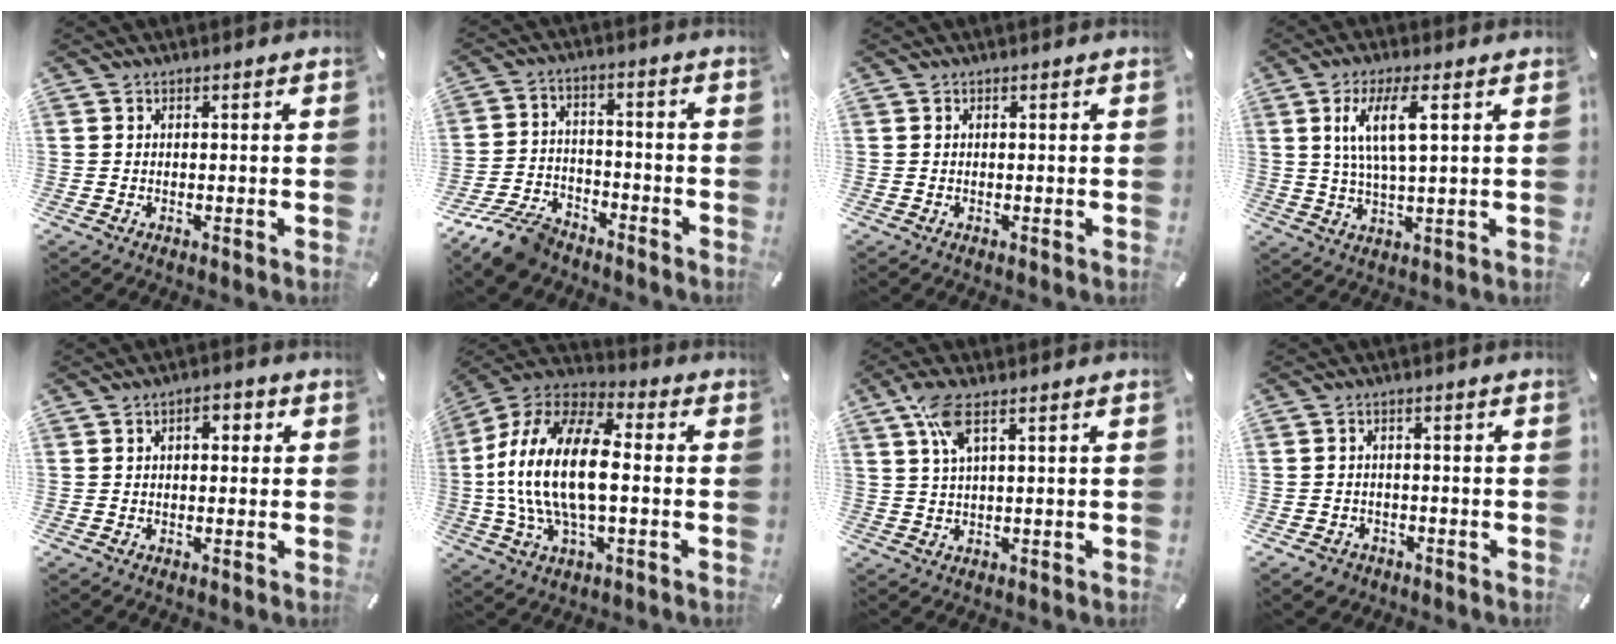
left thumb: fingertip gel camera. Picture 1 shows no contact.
{"total": 10.3, "force": [-8.3, 4.6, 4.2], "torque": [-0.081, 0.042, -0.157]}
{"total": 0.0}
{"total": 10.8, "force": [3.5, 2.9, 9.8], "torque": [-0.200, 0.000, 0.053]}
{"total": 3.4, "force": [0.3, 2.1, 2.6], "torque": [-0.029, 0.002, -0.003]}
{"total": 20.5, "force": [-1.1, 10.4, 17.7], "torque": [-0.374, 0.000, -0.018]}
{"total": 6.6, "force": [3.0, 1.8, 5.6], "torque": [-0.117, 0.004, 0.053]}
{"total": 3.1, "force": [-2.0, 2.3, 0.7], "torque": [-0.010, 0.011, -0.040]}